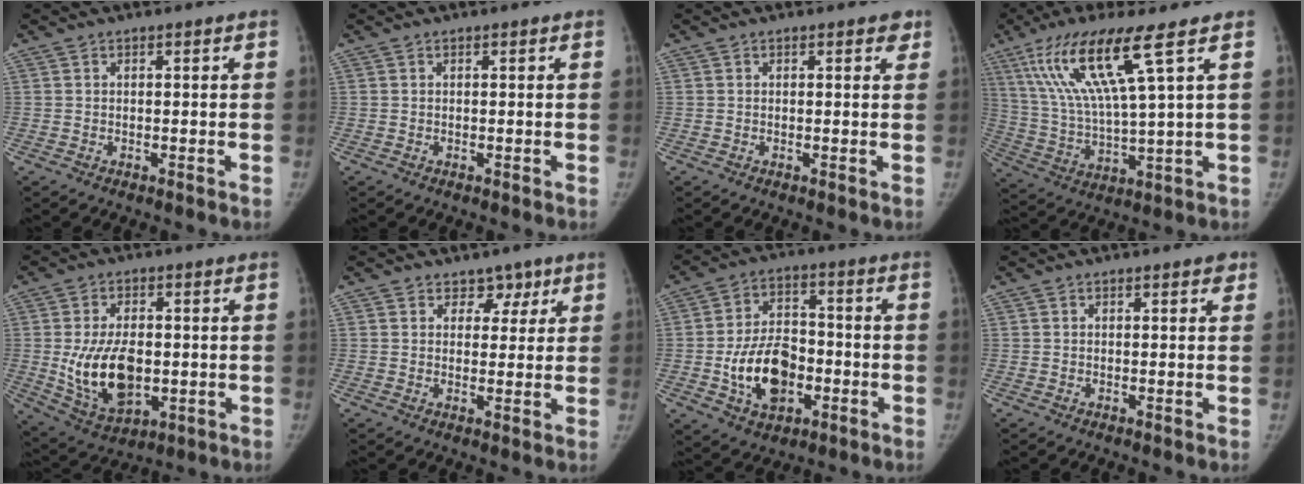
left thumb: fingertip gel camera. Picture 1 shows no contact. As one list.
[{"total": 0.0}, {"total": 1.6, "force": [1.0, 0.8, 0.9], "torque": [0.005, -0.002, 0.007]}, {"total": 15.9, "force": [7.8, 1.2, 13.8], "torque": [-0.295, -0.028, 0.155]}, {"total": 13.7, "force": [-1.0, 8.1, 11.0], "torque": [-0.184, -0.008, 0.001]}, {"total": 3.6, "force": [2.3, 2.7, 0.8], "torque": [0.019, -0.011, 0.030]}, {"total": 13.9, "force": [-3.6, 9.2, 9.7], "torque": [-0.138, 0.020, -0.058]}, {"total": 1.2, "force": [0.7, 0.6, 0.9], "torque": [-0.003, 0.000, 0.005]}]